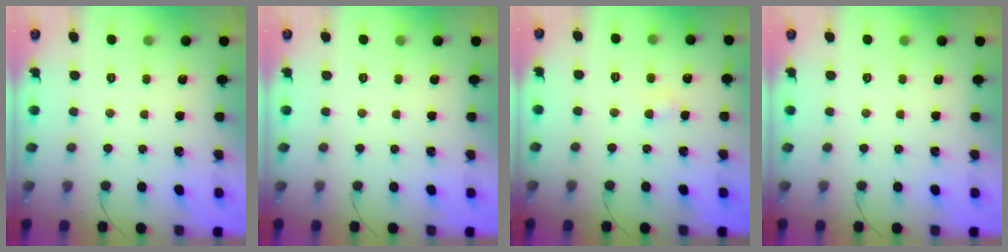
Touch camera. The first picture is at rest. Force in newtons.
{"total": 0.0}
{"total": 2.6, "press": 2.4, "slide": 0.9}
{"total": 0.0}